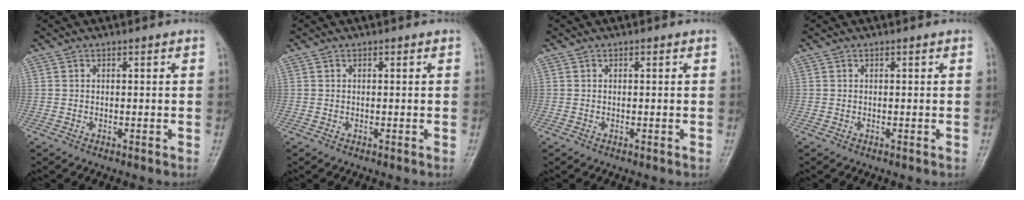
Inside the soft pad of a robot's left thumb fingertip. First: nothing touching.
{"total": 0.0}
{"total": 0.0}
{"total": 0.0}